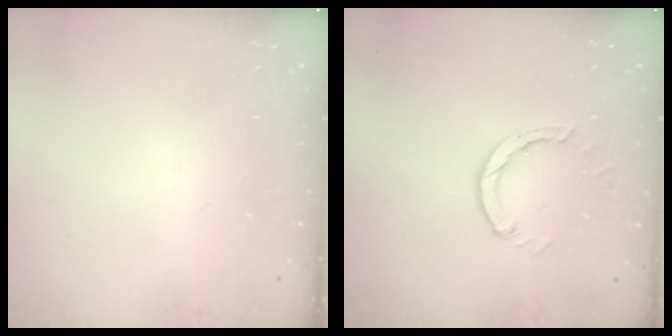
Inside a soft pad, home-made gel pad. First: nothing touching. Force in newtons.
{"total": 3.8, "press": 3.8, "slide": 0.4}